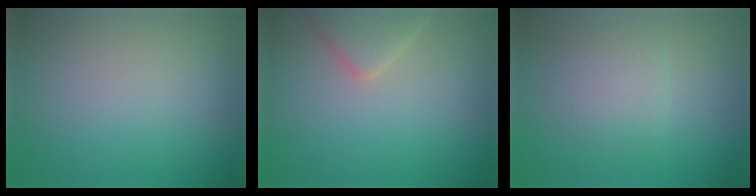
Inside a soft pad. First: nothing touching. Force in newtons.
{"total": 2.8, "press": 2.8, "slide": 0.1}
{"total": 2.3, "press": 2.3, "slide": 0.1}